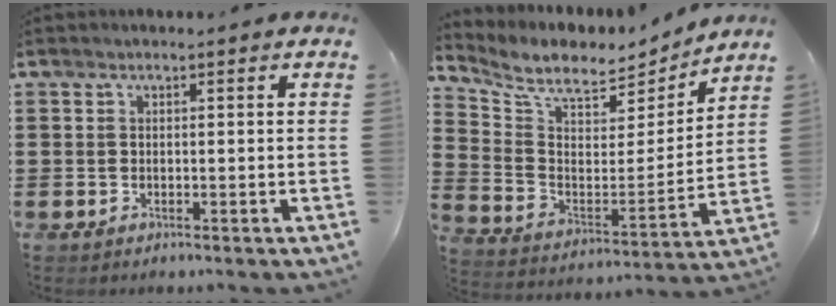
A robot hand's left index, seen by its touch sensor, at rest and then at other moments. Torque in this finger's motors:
{"motor_torque": [1.09, -1.05, 0.15, 0.07]}